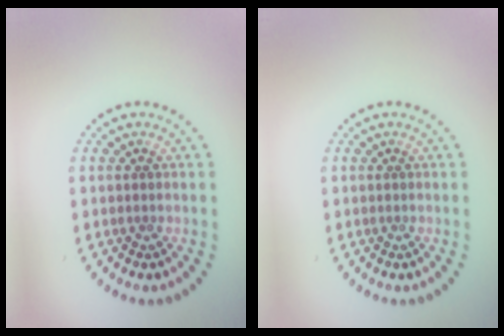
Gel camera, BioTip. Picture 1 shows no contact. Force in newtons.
{"total": 0.0}